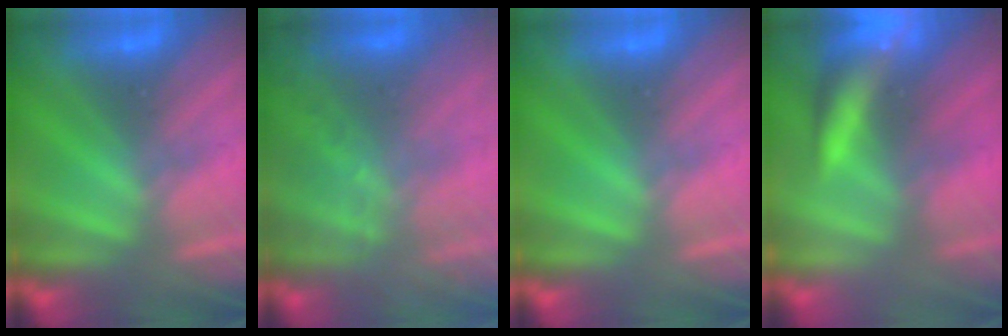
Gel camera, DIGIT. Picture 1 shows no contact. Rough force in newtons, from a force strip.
{"total": 7.7}
{"total": 0.0}
{"total": 6.6}